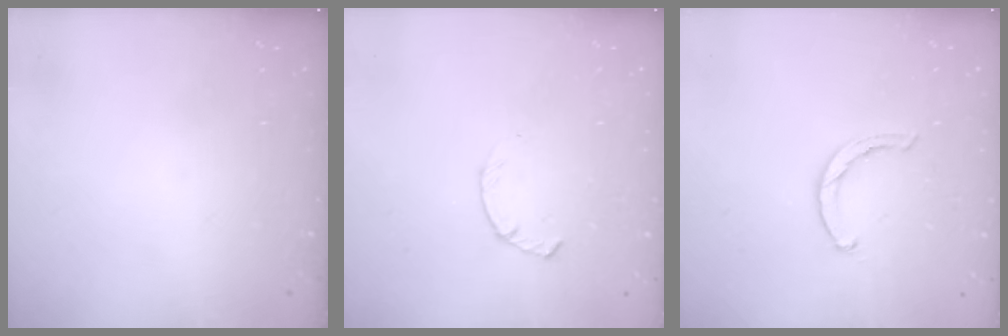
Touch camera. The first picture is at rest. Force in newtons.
{"total": 2.3, "press": 2.2, "slide": 0.4}
{"total": 2.3, "press": 2.2, "slide": 0.5}